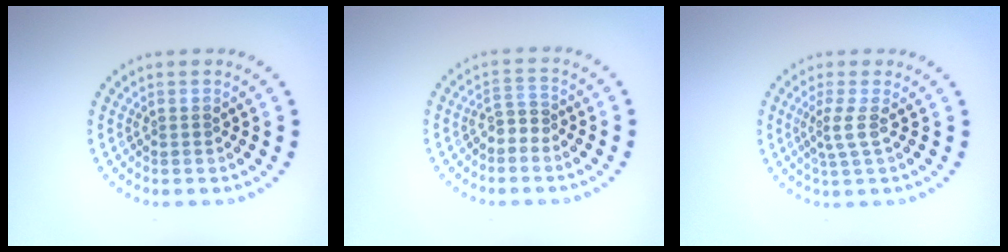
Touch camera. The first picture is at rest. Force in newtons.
{"total": 1.6, "press": 1.2, "slide": 1.0}
{"total": 1.8, "press": 1.3, "slide": 1.3}